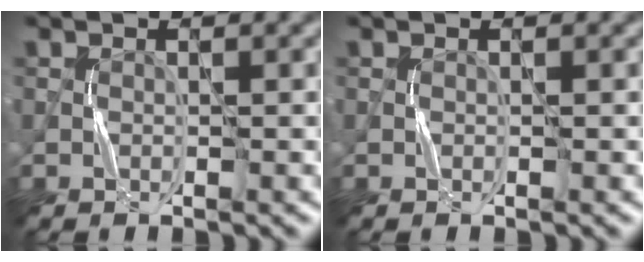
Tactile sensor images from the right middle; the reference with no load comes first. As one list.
[{"total": 0.0}]